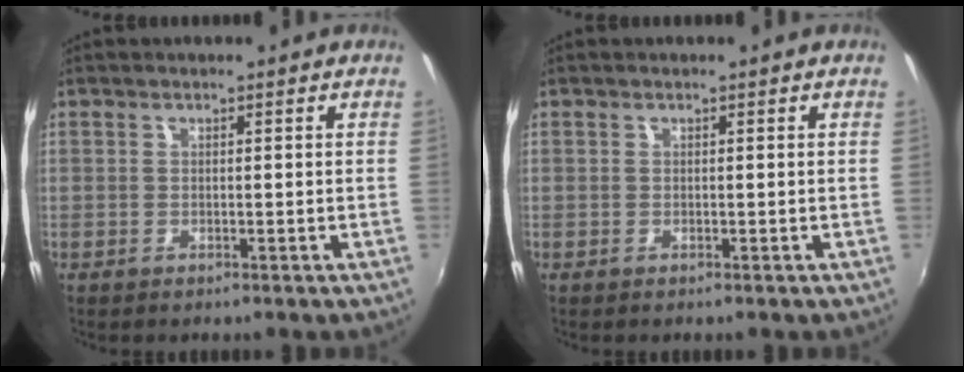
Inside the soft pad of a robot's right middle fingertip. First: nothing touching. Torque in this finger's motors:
{"motor_torque": [0.00, 0.00, 0.00, 0.00]}